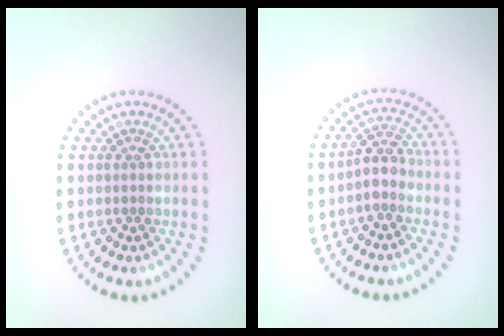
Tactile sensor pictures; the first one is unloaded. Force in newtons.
{"total": 2.4, "press": 2.1, "slide": 1.3}